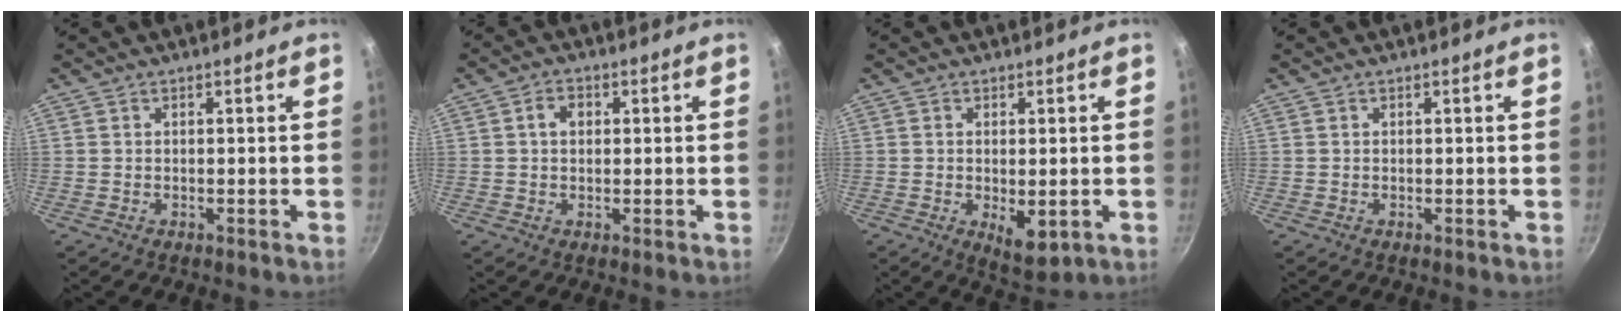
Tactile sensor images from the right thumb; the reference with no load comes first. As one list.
[{"total": 3.2, "force": [0.6, 2.3, 2.1], "torque": [-0.024, 0.005, 0.006]}, {"total": 5.7, "force": [-1.1, 2.5, 5.0], "torque": [-0.070, -0.014, -0.005]}, {"total": 0.0}]